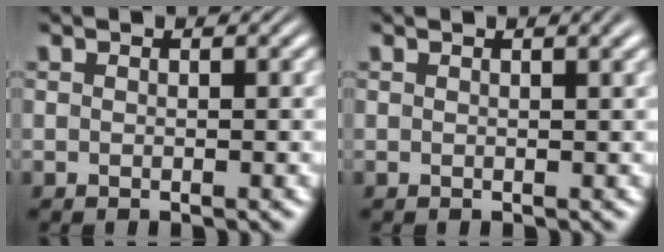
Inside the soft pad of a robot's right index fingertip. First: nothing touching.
{"total": 0.9, "force": [0.5, -0.1, 0.7], "torque": [-0.003, 0.004, 0.007]}